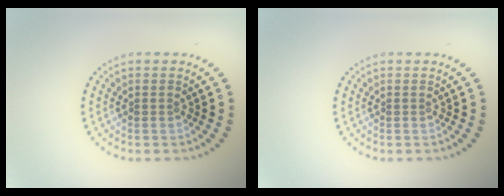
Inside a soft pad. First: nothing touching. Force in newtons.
{"total": 0.0}